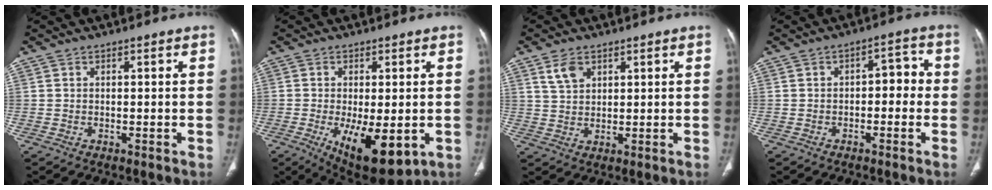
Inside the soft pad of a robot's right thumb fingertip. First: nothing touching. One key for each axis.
{"total": 12.8, "fx": -3.7, "fy": 5.3, "fz": 11.1, "tx": -0.167, "ty": -0.020, "tz": -0.039}
{"total": 4.4, "fx": 2.5, "fy": 2.7, "fz": 2.4, "tx": -0.038, "ty": -0.009, "tz": 0.055}
{"total": 5.1, "fx": -0.7, "fy": 2.9, "fz": 4.1, "tx": -0.031, "ty": 0.027, "tz": -0.017}